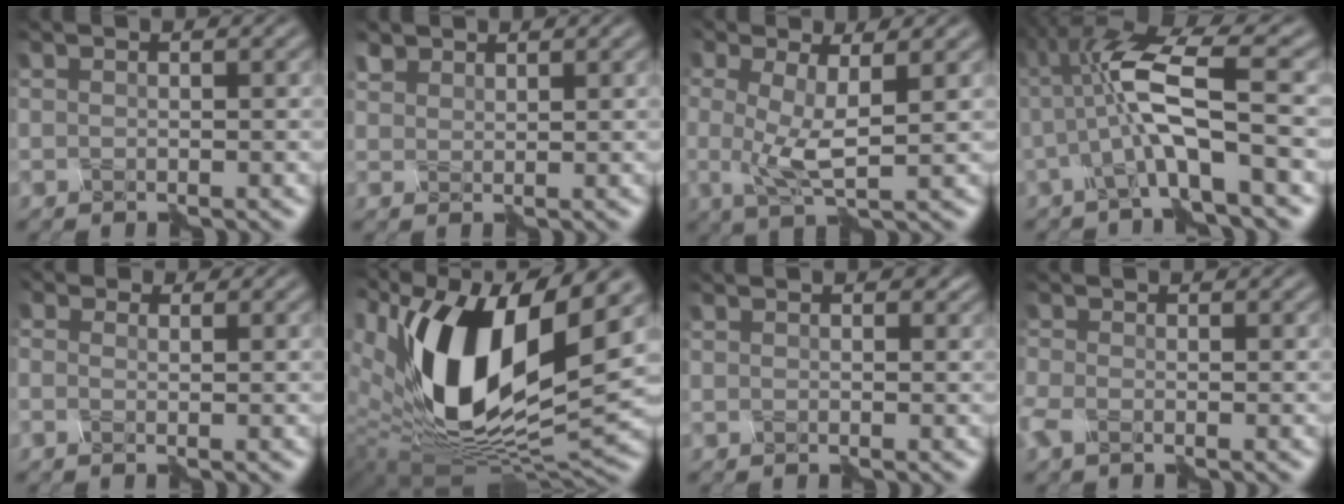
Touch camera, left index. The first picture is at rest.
{"total": 1.6, "force": [1.4, 0.7, -0.3], "torque": [-0.004, 0.008, 0.033]}
{"total": 3.9, "force": [0.1, 1.6, 3.5], "torque": [-0.079, -0.005, 0.008]}
{"total": 6.3, "force": [-1.4, 0.8, 6.1], "torque": [-0.124, 0.015, -0.024]}
{"total": 1.6, "force": [0.2, 1.5, 0.6], "torque": [-0.001, 0.008, -0.016]}
{"total": 14.1, "force": [3.4, 7.2, 11.7], "torque": [-0.221, -0.006, 0.058]}
{"total": 0.9, "force": [0.4, 0.7, 0.4], "torque": [-0.004, 0.004, 0.007]}
{"total": 1.8, "force": [-1.4, 0.9, 0.6], "torque": [-0.025, -0.004, -0.029]}